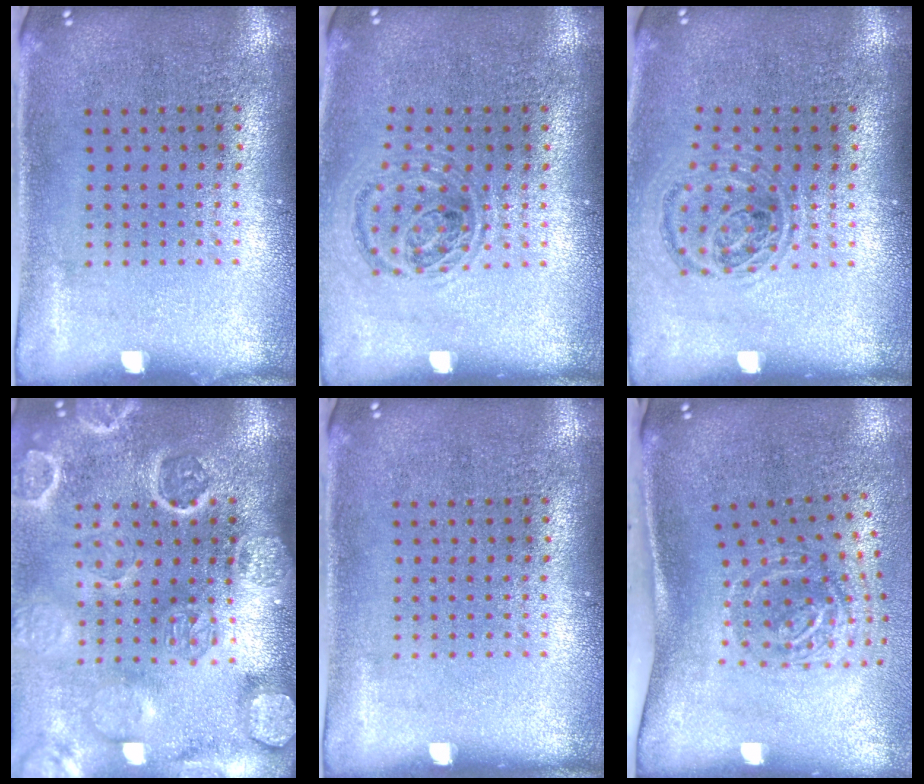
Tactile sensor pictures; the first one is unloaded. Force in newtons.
{"total": 0.9, "press": 0.9, "slide": 0.2}
{"total": 0.9, "press": 0.9, "slide": 0.2}
{"total": 3.7, "press": 3.3, "slide": 1.6}
{"total": 0.0}
{"total": 2.0, "press": 1.3, "slide": 1.6}